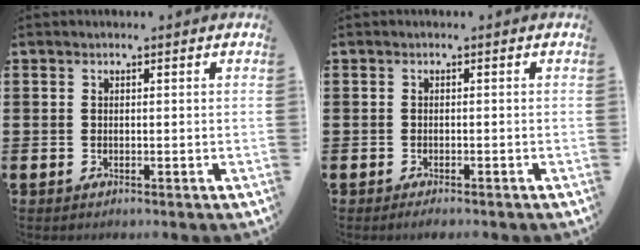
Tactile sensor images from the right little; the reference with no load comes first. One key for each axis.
{"total": 0.7, "fx": -0.6, "fy": 0.1, "fz": 0.4, "tx": -0.009, "ty": -0.003, "tz": -0.011}